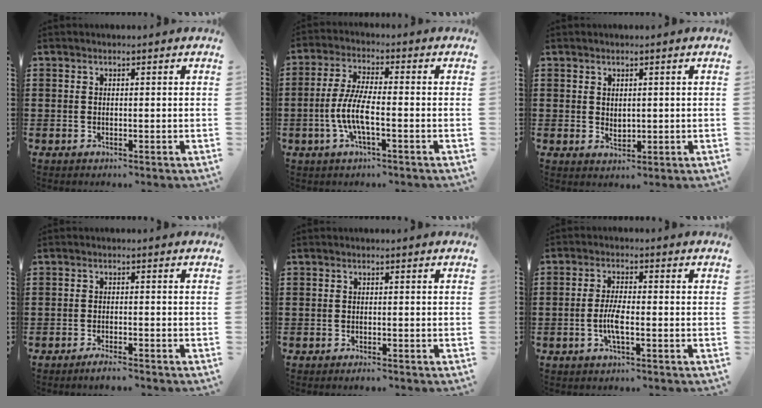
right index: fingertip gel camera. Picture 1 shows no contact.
{"total": 6.5, "force": [-2.2, 1.5, 5.9], "torque": [-0.135, -0.011, -0.048]}
{"total": 1.4, "force": [0.7, 1.0, 0.7], "torque": [-0.015, 0.005, 0.014]}
{"total": 1.9, "force": [-1.7, 0.0, 0.7], "torque": [-0.013, 0.000, -0.032]}
{"total": 0.7, "force": [-0.7, 0.0, 0.3], "torque": [-0.007, -0.005, -0.013]}
{"total": 4.1, "force": [-1.2, 1.0, 3.8], "torque": [-0.089, -0.006, -0.028]}